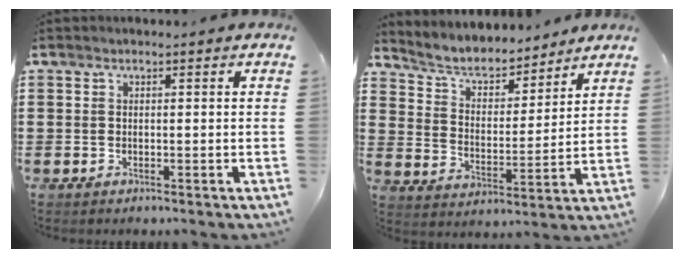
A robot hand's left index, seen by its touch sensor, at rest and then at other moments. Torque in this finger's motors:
{"motor_torque": [0.19, -0.19, 0.17, 0.04]}